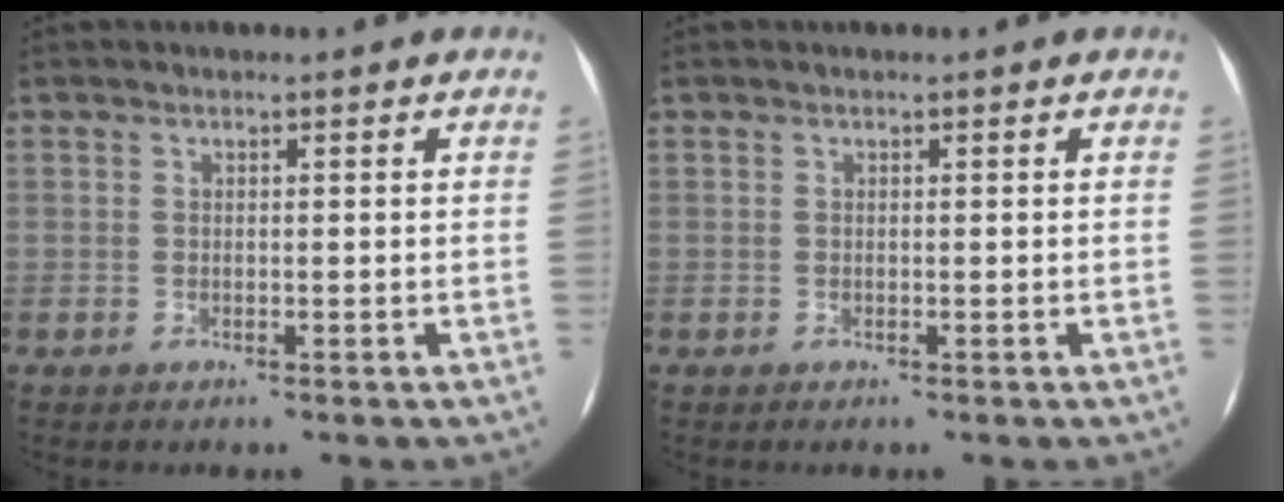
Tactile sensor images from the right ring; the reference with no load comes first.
{"total": 0.0}